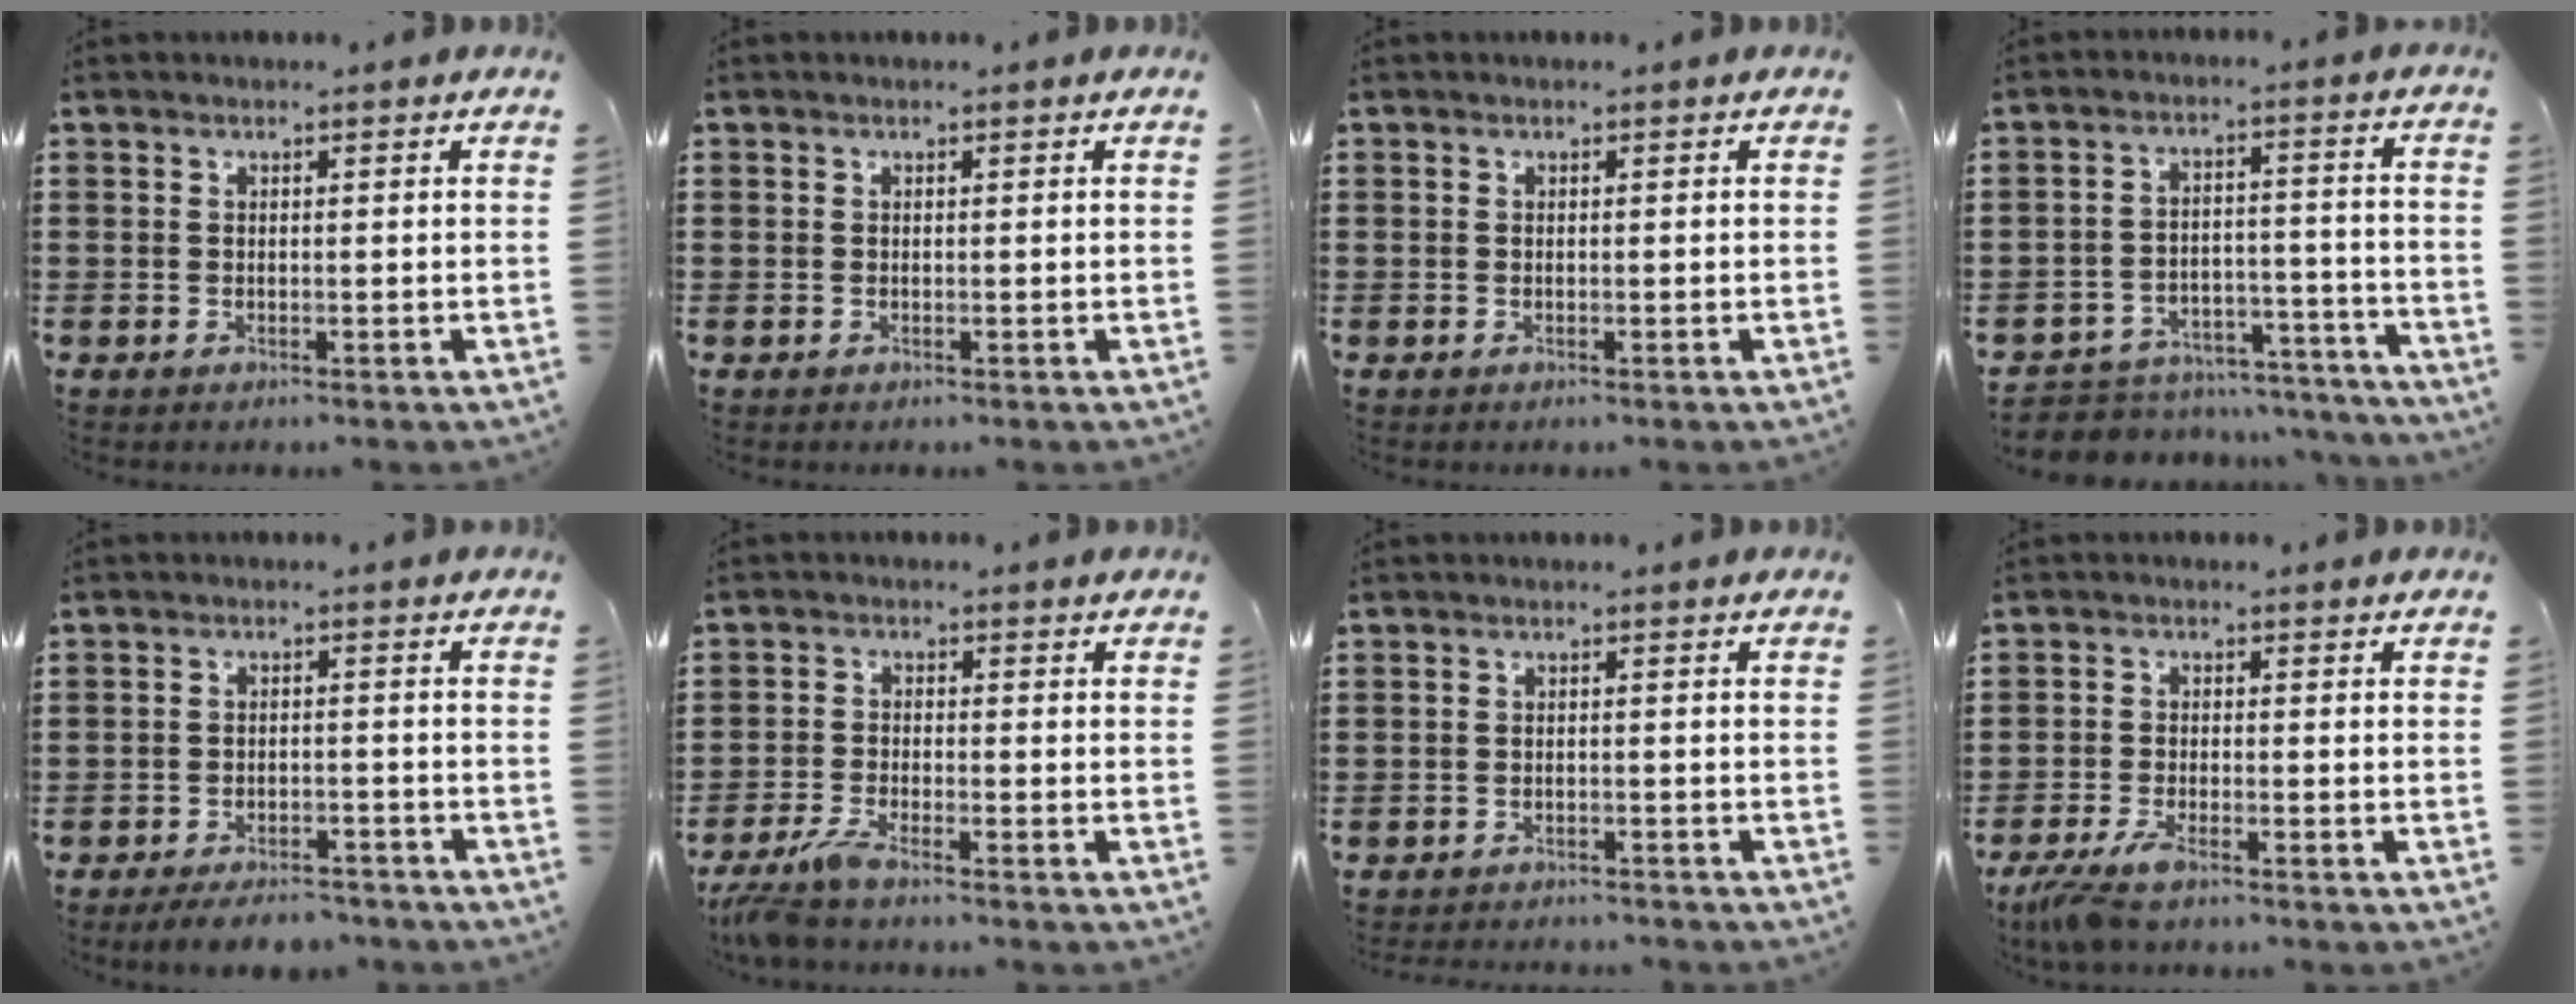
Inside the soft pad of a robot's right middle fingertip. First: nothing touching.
{"total": 0.0}
{"total": 0.0}
{"total": 5.8, "force": [-5.7, 1.2, 0.3], "torque": [-0.013, 0.015, -0.116]}
{"total": 4.0, "force": [-3.9, 0.7, 0.9], "torque": [-0.015, 0.005, -0.077]}
{"total": 4.1, "force": [-3.5, 0.1, 2.1], "torque": [-0.064, -0.013, -0.075]}
{"total": 1.8, "force": [-1.8, 0.1, -0.1], "torque": [-0.006, 0.000, -0.039]}
{"total": 3.9, "force": [-3.2, 0.4, 2.1], "torque": [-0.064, -0.013, -0.069]}